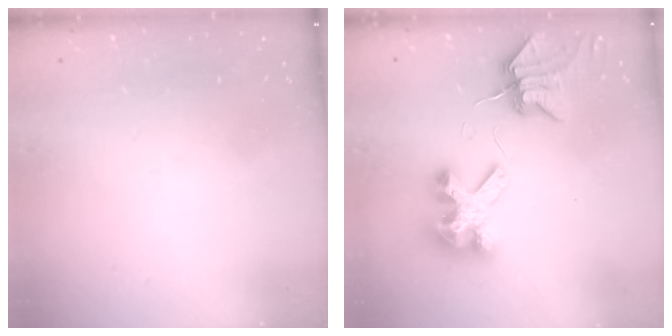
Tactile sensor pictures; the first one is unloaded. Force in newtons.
{"total": 7.1, "press": 7.0, "slide": 0.9}